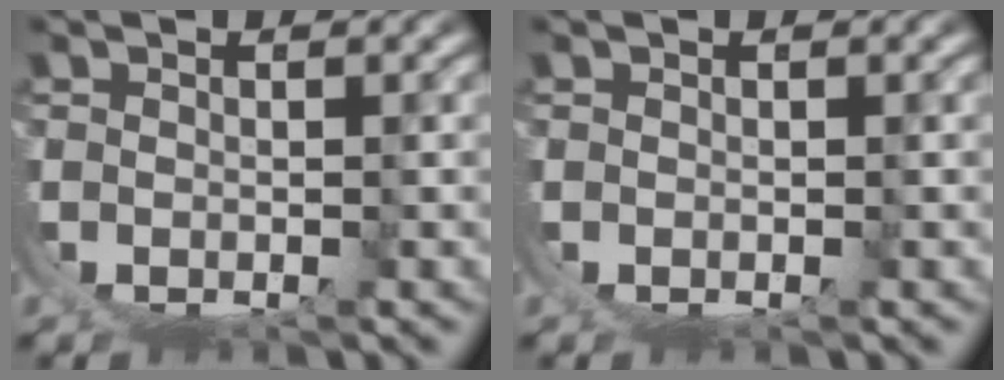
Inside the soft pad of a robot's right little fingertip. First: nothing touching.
{"total": 0.0}